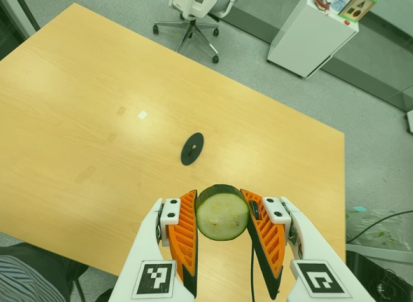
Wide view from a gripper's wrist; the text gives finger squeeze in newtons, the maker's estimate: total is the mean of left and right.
{"total": 12.3, "left": 11.5, "right": 13.2}